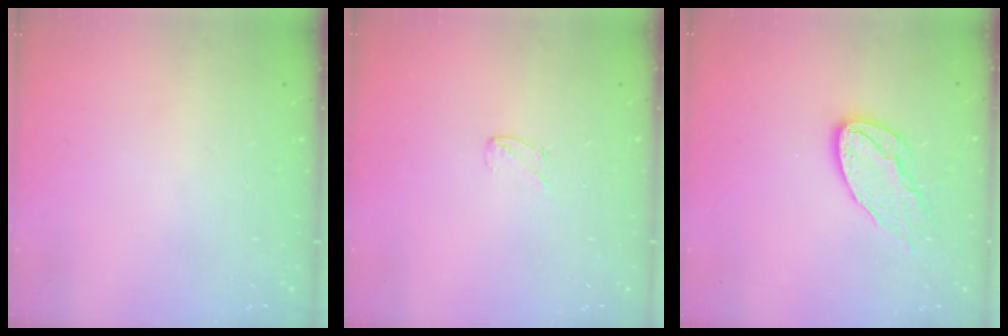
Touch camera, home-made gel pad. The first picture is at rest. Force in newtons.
{"total": 3.0, "press": 3.0, "slide": 0.3}
{"total": 11.3, "press": 11.3, "slide": 0.9}